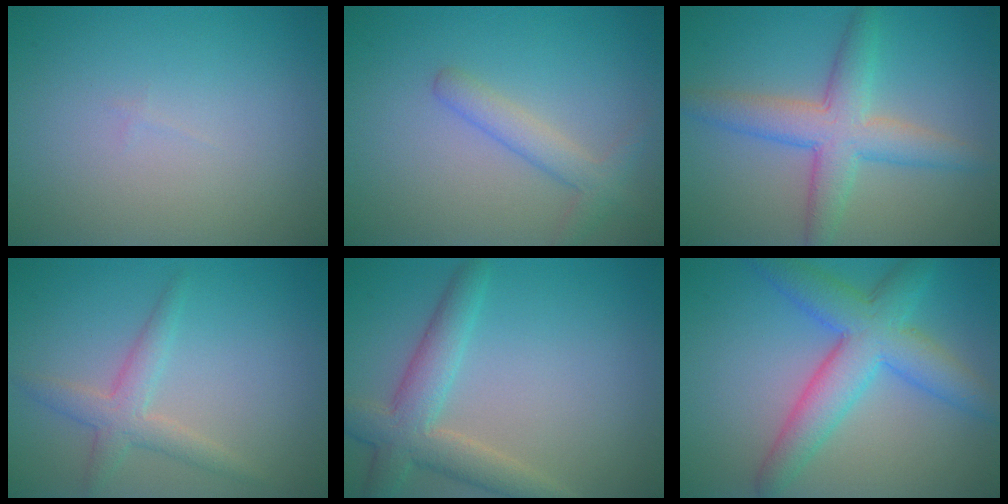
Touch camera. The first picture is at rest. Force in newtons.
{"total": 2.5, "press": 2.5, "slide": 0.2}
{"total": 5.2, "press": 5.2, "slide": 0.2}
{"total": 2.7, "press": 2.7, "slide": 0.2}
{"total": 4.7, "press": 4.7, "slide": 0.4}
{"total": 6.7, "press": 6.7, "slide": 0.1}